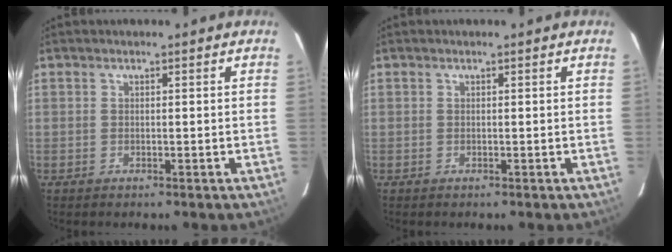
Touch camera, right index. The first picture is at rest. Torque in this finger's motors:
{"motor_torque": [-0.05, 0.05, 0.00, 0.00]}